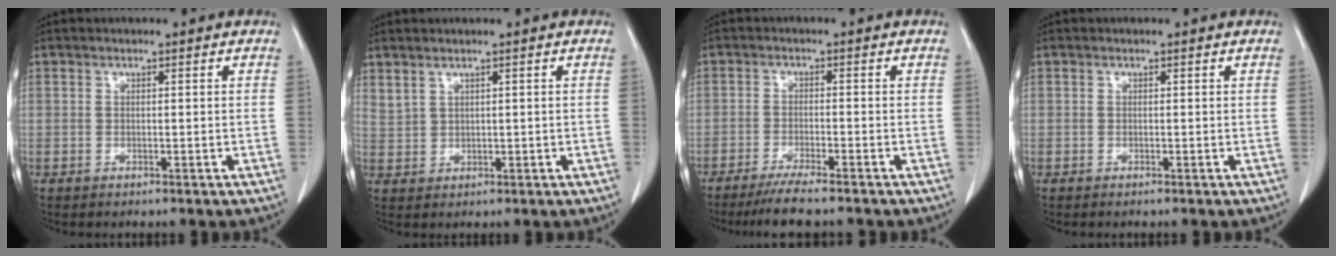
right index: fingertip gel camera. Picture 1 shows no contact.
{"total": 10.1, "force": [5.5, 6.6, 5.4], "torque": [-0.162, 0.011, 0.142]}
{"total": 6.2, "force": [-5.1, 0.0, 3.5], "torque": [-0.053, -0.015, -0.085]}
{"total": 0.0}